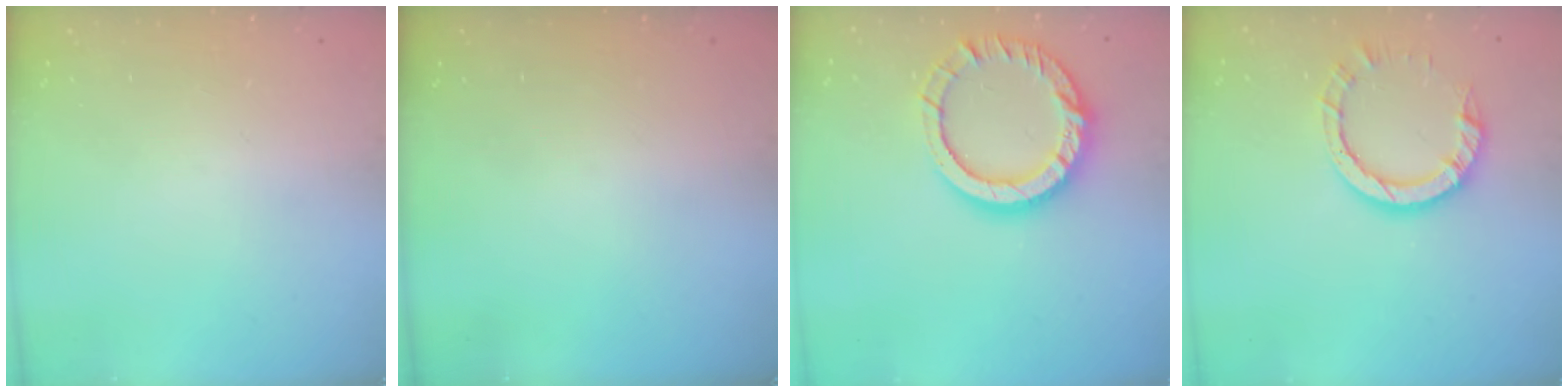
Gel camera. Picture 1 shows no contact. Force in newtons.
{"total": 0.0}
{"total": 15.1, "press": 15.0, "slide": 1.5}
{"total": 7.6, "press": 7.6, "slide": 0.8}